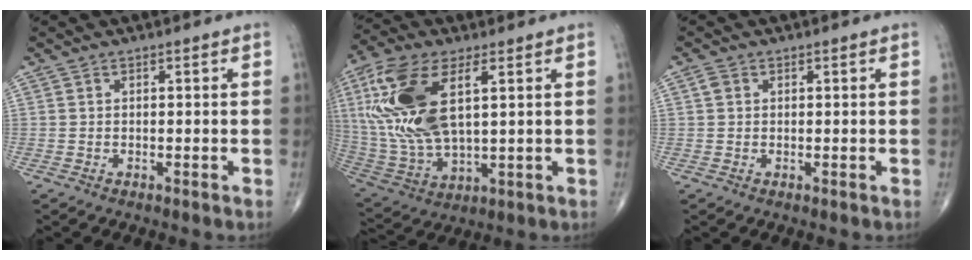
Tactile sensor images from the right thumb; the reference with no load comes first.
{"total": 20.1, "force": [4.9, 9.1, 17.2], "torque": [-0.381, -0.013, 0.098]}
{"total": 1.3, "force": [0.4, 1.1, 0.6], "torque": [-0.011, 0.005, 0.006]}